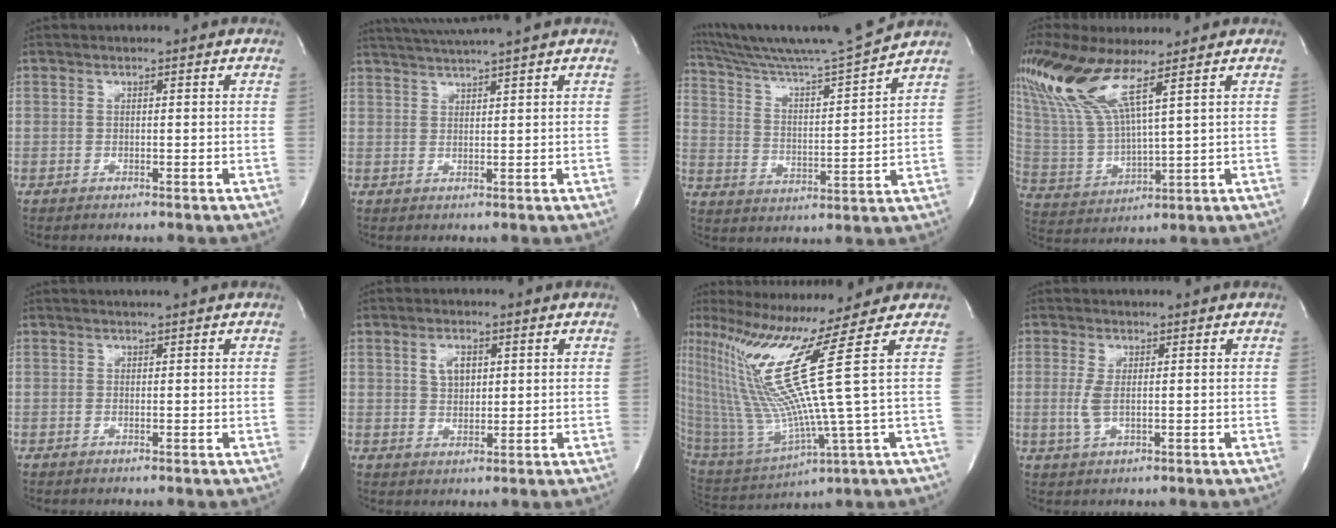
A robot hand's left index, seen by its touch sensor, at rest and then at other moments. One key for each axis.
{"total": 6.4, "fx": 5.6, "fy": -1.7, "fz": 2.7, "tx": -0.047, "ty": 0.010, "tz": 0.091}
{"total": 14.3, "fx": 13.3, "fy": -2.6, "fz": 4.6, "tx": -0.094, "ty": -0.039, "tz": 0.221}
{"total": 13.1, "fx": 8.1, "fy": 1.8, "fz": 10.2, "tx": -0.246, "ty": -0.005, "tz": 0.166}
{"total": 0.8, "fx": 0.6, "fy": -0.3, "fz": 0.4, "tx": -0.006, "ty": -0.001, "tz": 0.017}
{"total": 3.2, "fx": 1.1, "fy": 1.9, "fz": 2.3, "tx": -0.048, "ty": -0.001, "tz": 0.022}
{"total": 17.7, "fx": 7.9, "fy": -3.6, "fz": 15.5, "tx": -0.302, "ty": -0.030, "tz": 0.146}
{"total": 2.7, "fx": 0.2, "fy": 0.8, "fz": 2.6, "tx": -0.066, "ty": -0.004, "tz": 0.013}